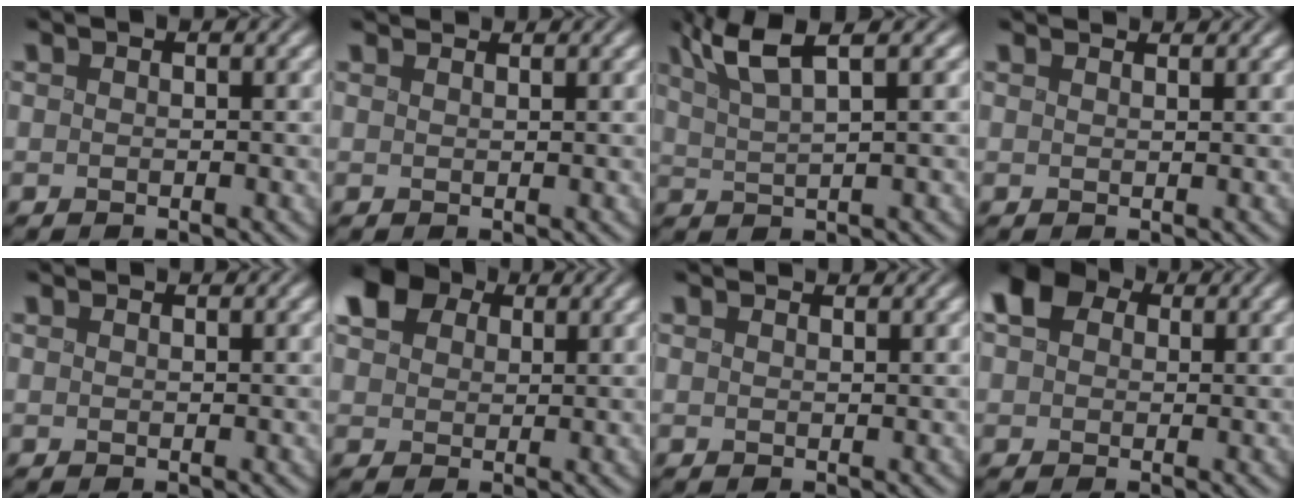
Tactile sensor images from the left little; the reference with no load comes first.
{"total": 1.5, "force": [1.5, 0.1, 0.2], "torque": [-0.010, 0.010, 0.025]}
{"total": 4.6, "force": [2.8, 0.5, 3.7], "torque": [-0.078, 0.020, 0.056]}
{"total": 1.8, "force": [1.8, 0.2, 0.4], "torque": [-0.015, 0.010, 0.026]}
{"total": 0.7, "force": [0.7, 0.0, 0.0], "torque": [-0.003, 0.006, 0.017]}
{"total": 6.3, "force": [2.8, 4.5, 3.4], "torque": [-0.090, 0.022, 0.038]}
{"total": 1.6, "force": [1.6, 0.1, 0.3], "torque": [-0.013, 0.010, 0.023]}
{"total": 5.6, "force": [1.6, 4.3, 3.3], "torque": [-0.067, 0.017, 0.013]}